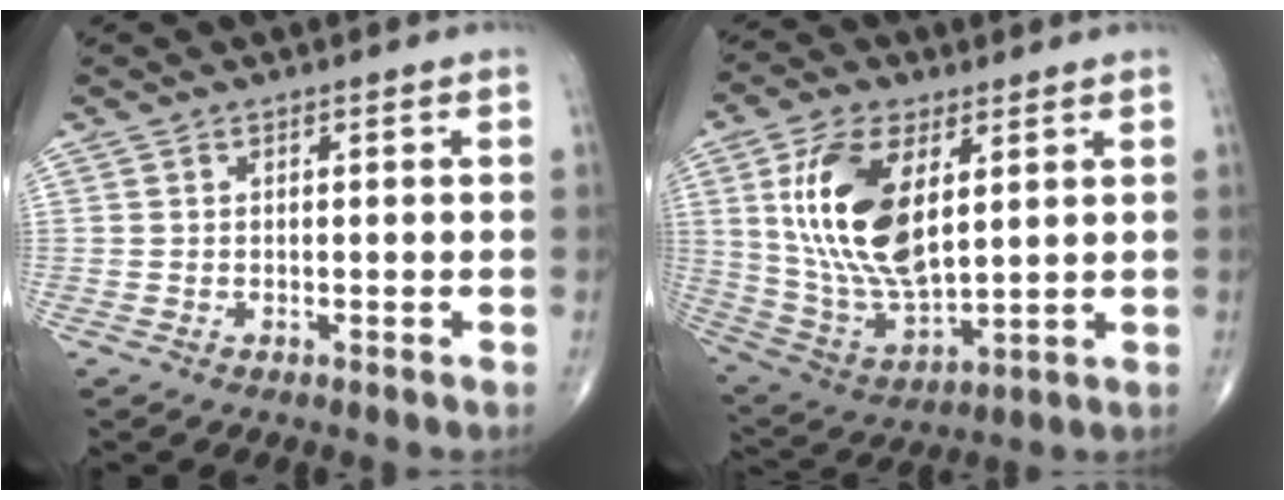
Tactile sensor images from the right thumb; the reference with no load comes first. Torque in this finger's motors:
{"motor_torque": [0.30, 3.73, 1.96, 0.46, 0.64]}